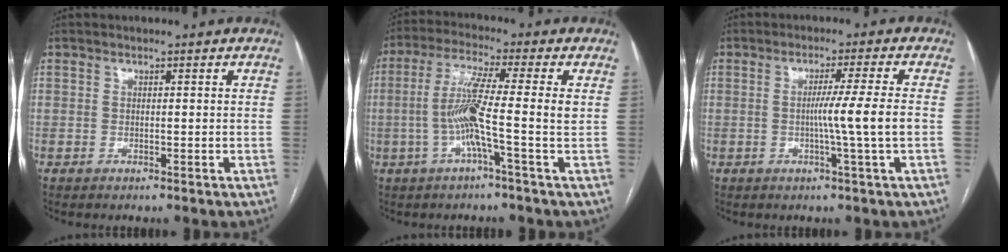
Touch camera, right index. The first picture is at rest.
{"total": 8.4, "force": [-1.1, -0.8, 8.3], "torque": [-0.164, 0.009, -0.027]}
{"total": 6.1, "force": [-0.8, -1.9, 5.8], "torque": [-0.092, -0.006, -0.010]}